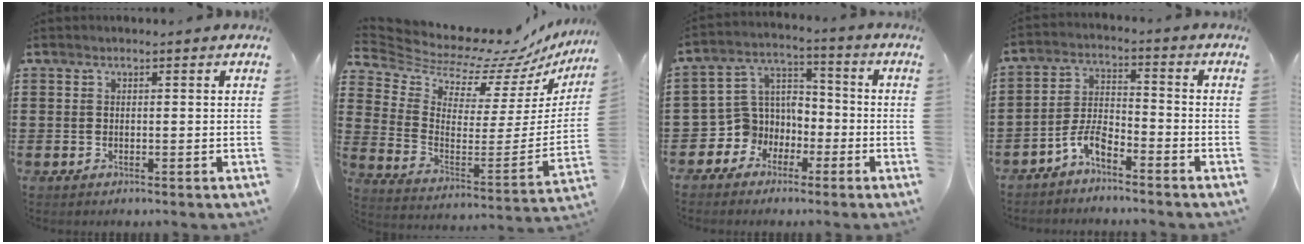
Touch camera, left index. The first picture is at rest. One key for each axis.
{"total": 7.0, "fx": 6.8, "fy": 1.4, "fz": 1.3, "tx": -0.061, "ty": -0.074, "tz": 0.107}
{"total": 6.7, "fx": -2.5, "fy": 6.0, "fz": 1.2, "tx": -0.064, "ty": -0.004, "tz": -0.055}
{"total": 5.4, "fx": -4.2, "fy": 1.6, "fz": 3.0, "tx": -0.073, "ty": 0.005, "tz": -0.086}